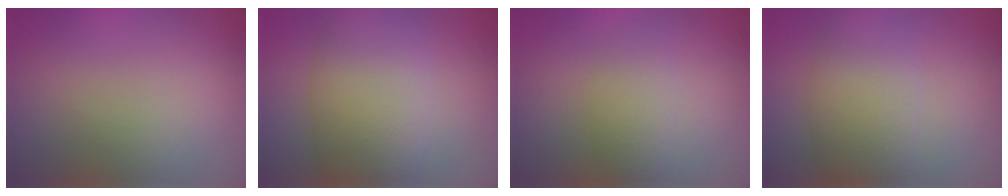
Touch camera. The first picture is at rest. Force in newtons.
{"total": 9.7, "press": 9.7, "slide": 0.7}
{"total": 2.8, "press": 2.8, "slide": 0.2}
{"total": 6.4, "press": 6.4, "slide": 0.2}